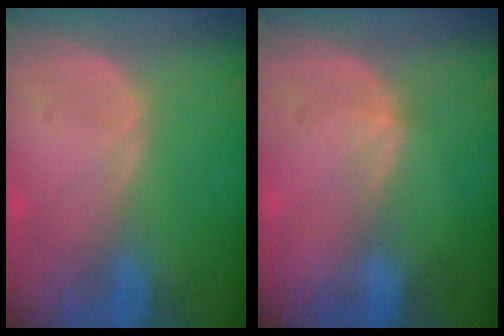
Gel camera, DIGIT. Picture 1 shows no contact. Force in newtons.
{"total": 1.3, "press": 0.9, "slide": 0.9}